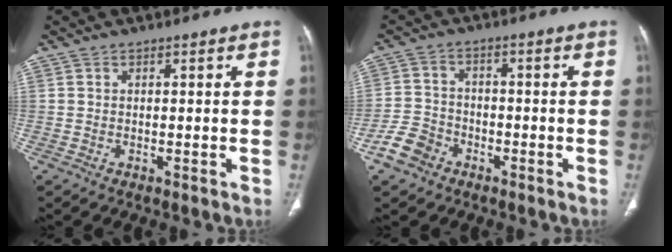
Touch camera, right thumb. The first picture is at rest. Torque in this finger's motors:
{"motor_torque": [0.10, 0.00, -0.22, -0.11, -0.01]}